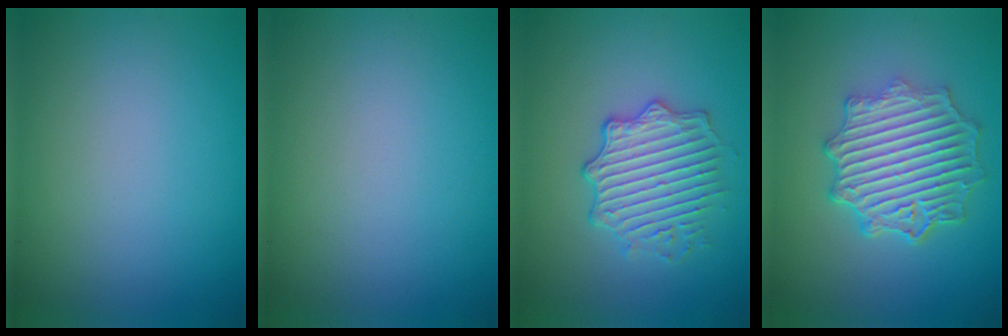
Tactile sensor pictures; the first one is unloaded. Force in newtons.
{"total": 0.0}
{"total": 4.2, "press": 3.8, "slide": 1.8}
{"total": 6.6, "press": 5.2, "slide": 4.0}